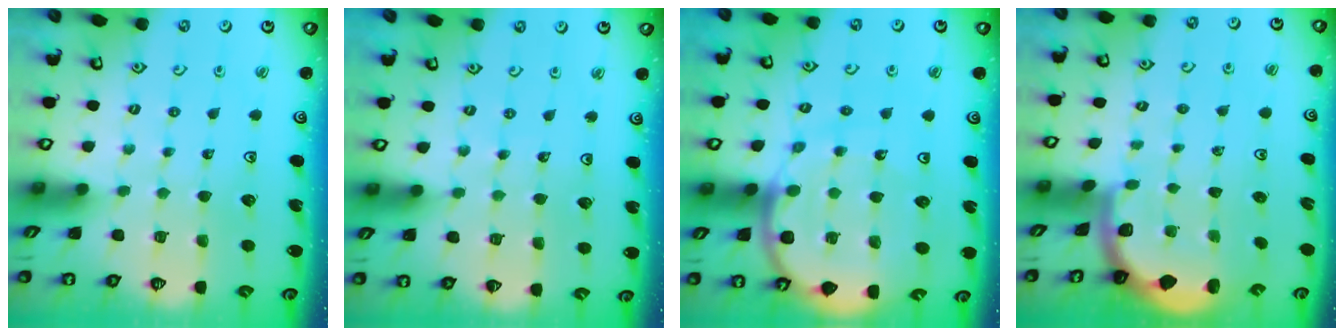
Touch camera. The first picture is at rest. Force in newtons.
{"total": 3.6, "press": 3.6, "slide": 0.4}
{"total": 13.1, "press": 13.0, "slide": 1.7}
{"total": 1.4, "press": 1.4, "slide": 0.1}